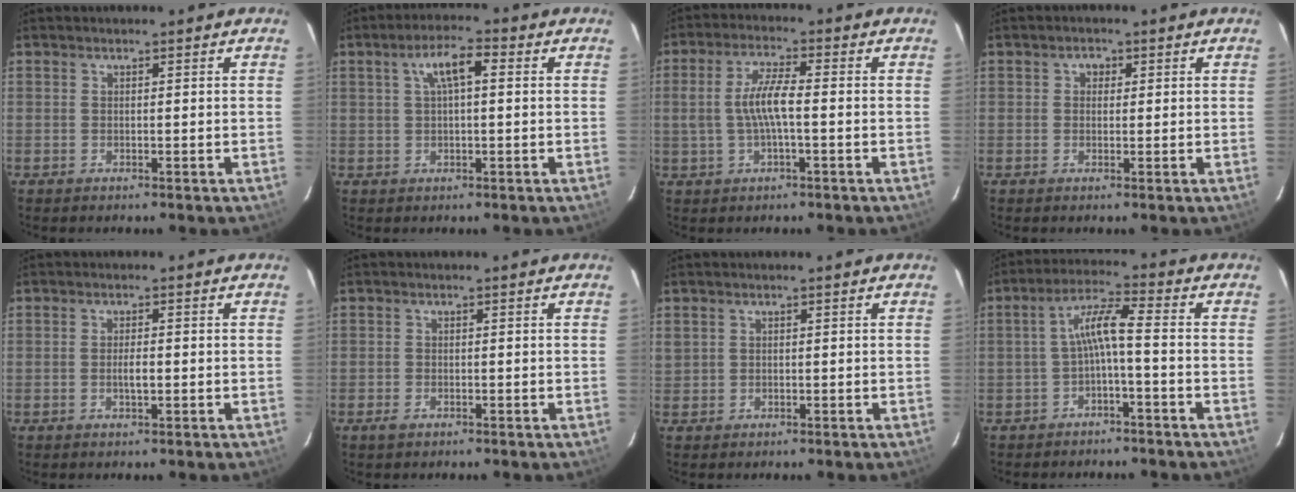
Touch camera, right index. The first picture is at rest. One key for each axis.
{"total": 5.7, "fx": 1.5, "fy": 1.7, "fz": 5.2, "tx": -0.099, "ty": 0.017, "tz": 0.028}
{"total": 6.6, "fx": -0.6, "fy": 1.6, "fz": 6.3, "tx": -0.123, "ty": 0.006, "tz": -0.009}
{"total": 1.8, "fx": 0.3, "fy": 1.6, "fz": 0.6, "tx": -0.008, "ty": 0.008, "tz": 0.003}
{"total": 2.1, "fx": -0.4, "fy": 0.7, "fz": 1.9, "tx": -0.036, "ty": -0.002, "tz": -0.006}
{"total": 1.6, "fx": -1.0, "fy": 1.0, "fz": 0.8, "tx": -0.016, "ty": -0.002, "tz": -0.019}
{"total": 1.9, "fx": 0.6, "fy": 1.8, "fz": 0.5, "tx": -0.006, "ty": 0.005, "tz": 0.012}
{"total": 5.5, "fx": -1.7, "fy": 0.4, "fz": 5.2, "tx": -0.116, "ty": 0.016, "tz": -0.029}